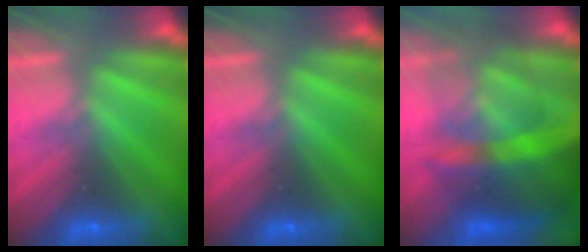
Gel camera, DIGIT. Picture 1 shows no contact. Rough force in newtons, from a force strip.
{"total": 0.0}
{"total": 9.1}